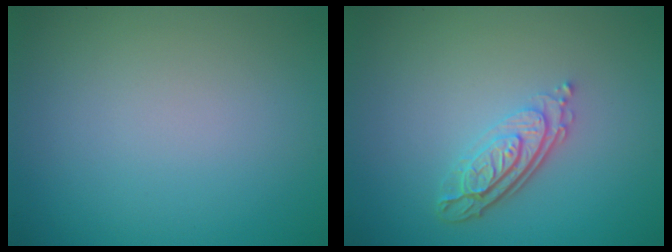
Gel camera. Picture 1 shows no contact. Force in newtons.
{"total": 3.8, "press": 2.8, "slide": 2.5}